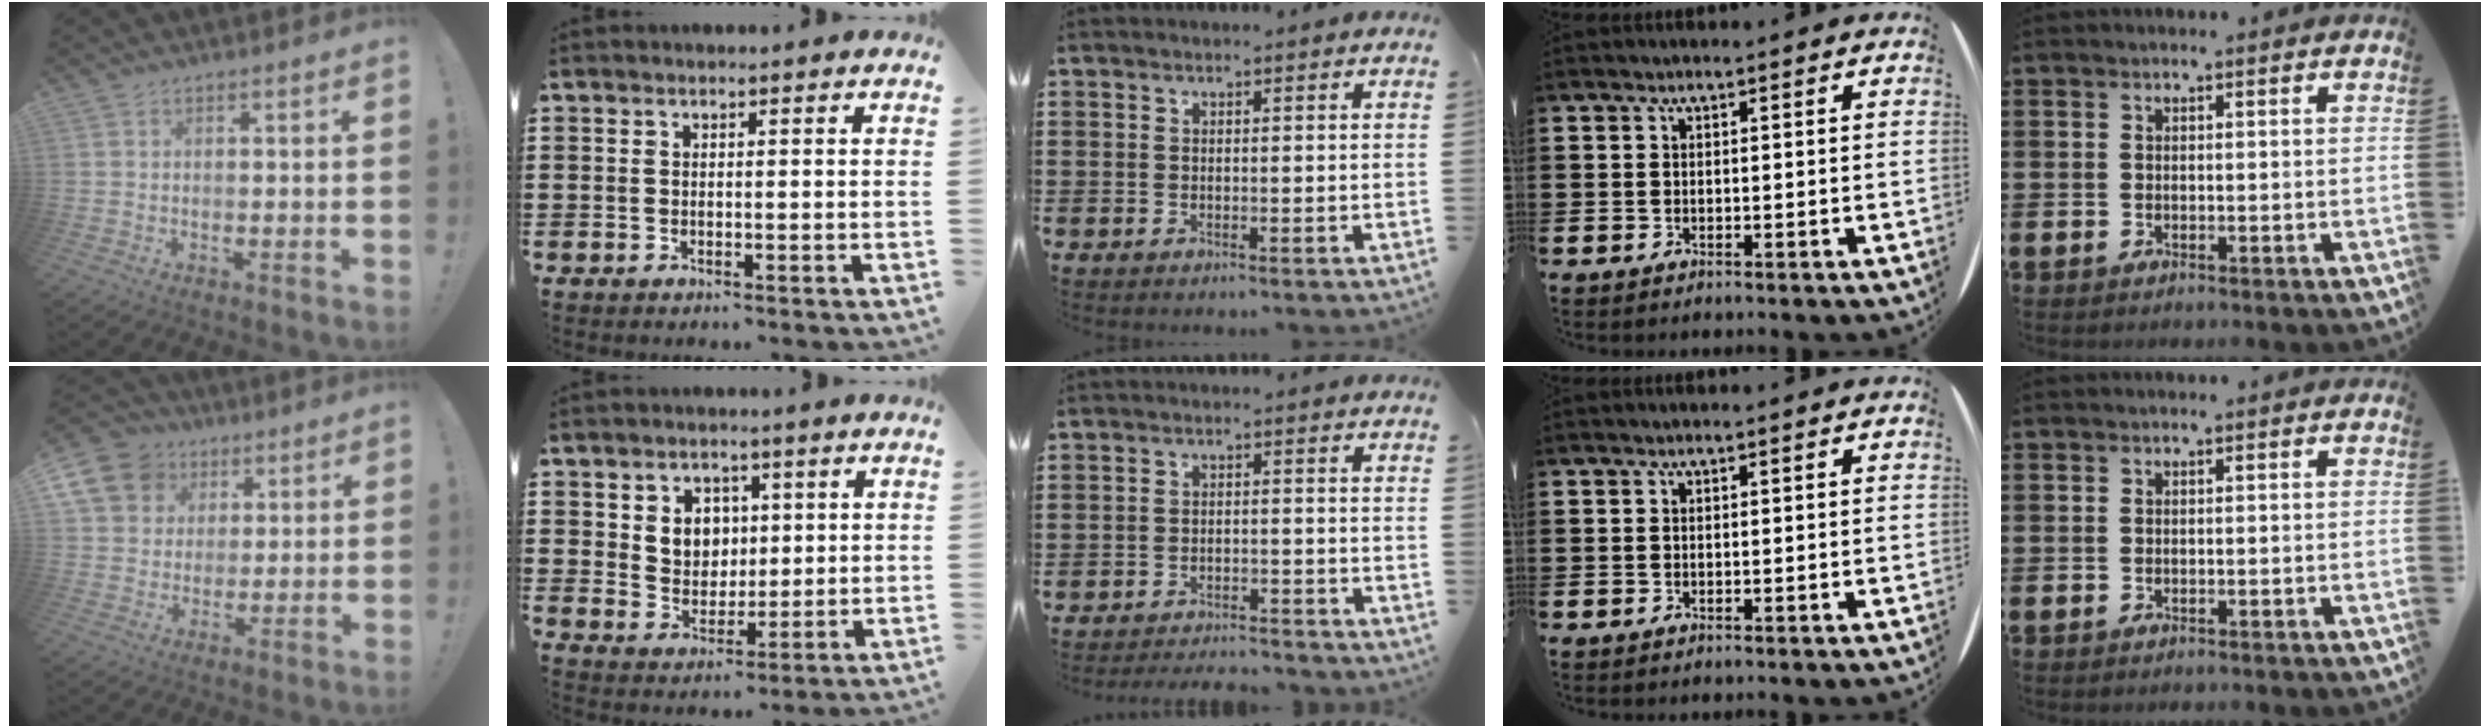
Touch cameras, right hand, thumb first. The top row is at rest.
{"thumb": {"total": 13.9, "force": [5.5, 11.5, 5.4], "torque": [-0.087, -0.026, 0.113]}, "index": {"total": 4.9, "force": [1.7, 4.2, 1.6], "torque": [-0.036, 0.007, 0.026]}, "middle": {"total": 2.9, "force": [-2.9, 0.2, 0.1], "torque": [-0.008, 0.001, -0.062]}}